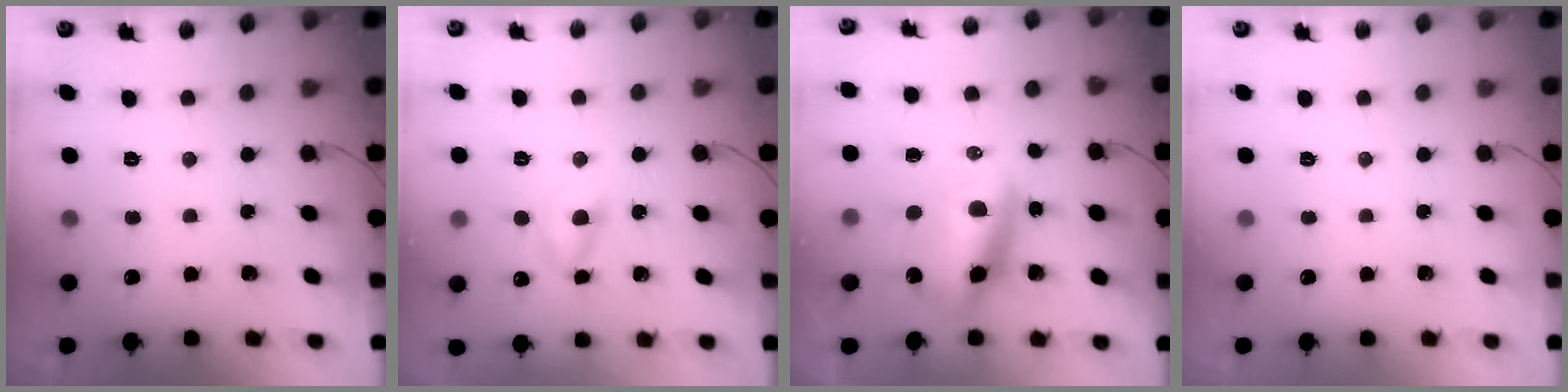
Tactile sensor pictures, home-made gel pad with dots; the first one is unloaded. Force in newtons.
{"total": 4.2, "press": 3.9, "slide": 1.5}
{"total": 11.1, "press": 10.8, "slide": 2.7}
{"total": 0.0}